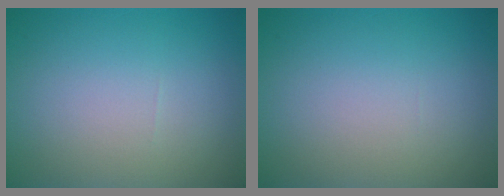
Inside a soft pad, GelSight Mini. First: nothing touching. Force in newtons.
{"total": 0.0}